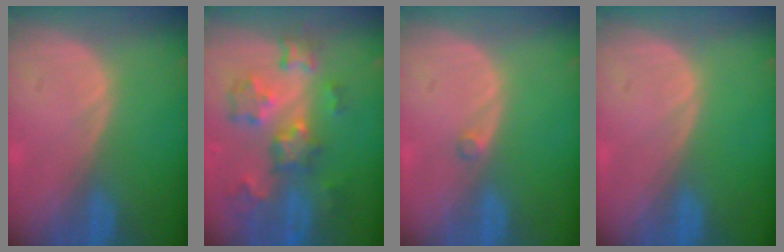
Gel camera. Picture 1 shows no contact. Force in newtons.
{"total": 9.2, "press": 8.1, "slide": 4.4}
{"total": 0.7, "press": 0.7, "slide": 0.1}
{"total": 0.0}